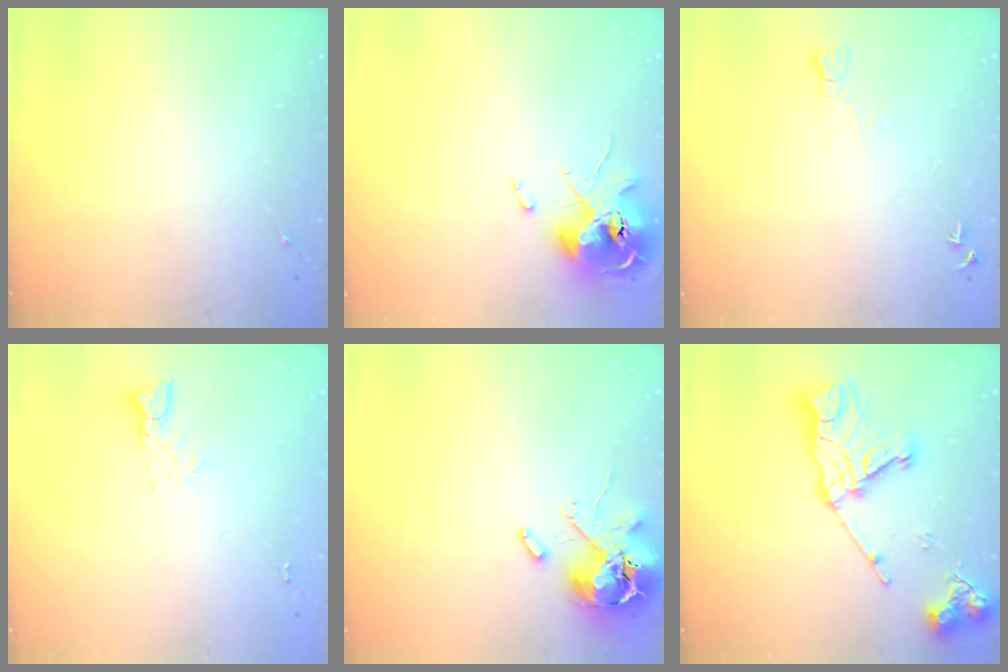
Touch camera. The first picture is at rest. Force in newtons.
{"total": 13.7, "press": 13.6, "slide": 1.8}
{"total": 6.6, "press": 6.6, "slide": 0.7}
{"total": 3.8, "press": 3.8, "slide": 0.2}
{"total": 12.2, "press": 12.0, "slide": 1.8}
{"total": 18.6, "press": 18.5, "slide": 1.4}